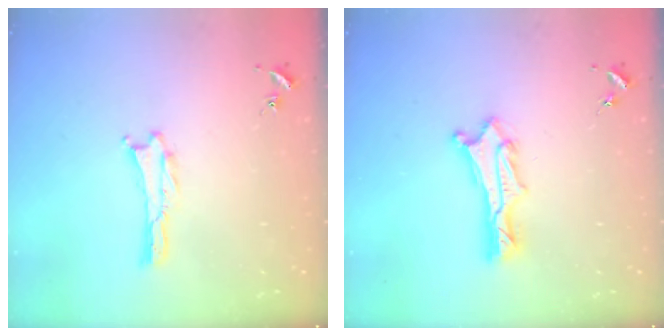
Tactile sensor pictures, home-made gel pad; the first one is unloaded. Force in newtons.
{"total": 2.4, "press": 2.4, "slide": 0.3}